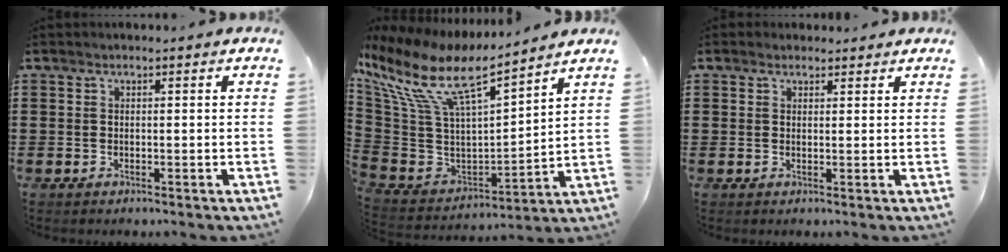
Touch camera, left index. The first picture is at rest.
{"total": 12.1, "force": [7.6, 4.0, 8.5], "torque": [-0.203, -0.047, 0.125]}
{"total": 1.3, "force": [1.2, 0.6, 0.1], "torque": [-0.005, 0.005, 0.023]}